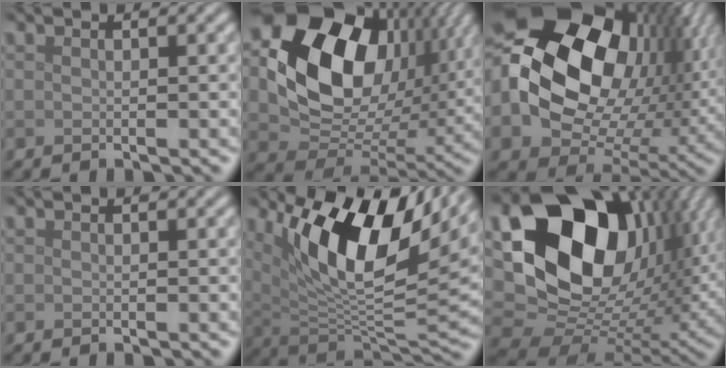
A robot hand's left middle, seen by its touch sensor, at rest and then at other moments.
{"total": 17.9, "force": [4.7, 12.9, 11.5], "torque": [-0.233, 0.010, 0.084]}
{"total": 22.7, "force": [4.7, 16.5, 14.8], "torque": [-0.318, 0.001, 0.101]}
{"total": 0.0}
{"total": 13.8, "force": [5.8, 5.9, 11.1], "torque": [-0.182, 0.005, 0.097]}
{"total": 19.6, "force": [6.4, 13.5, 12.7], "torque": [-0.260, 0.005, 0.128]}